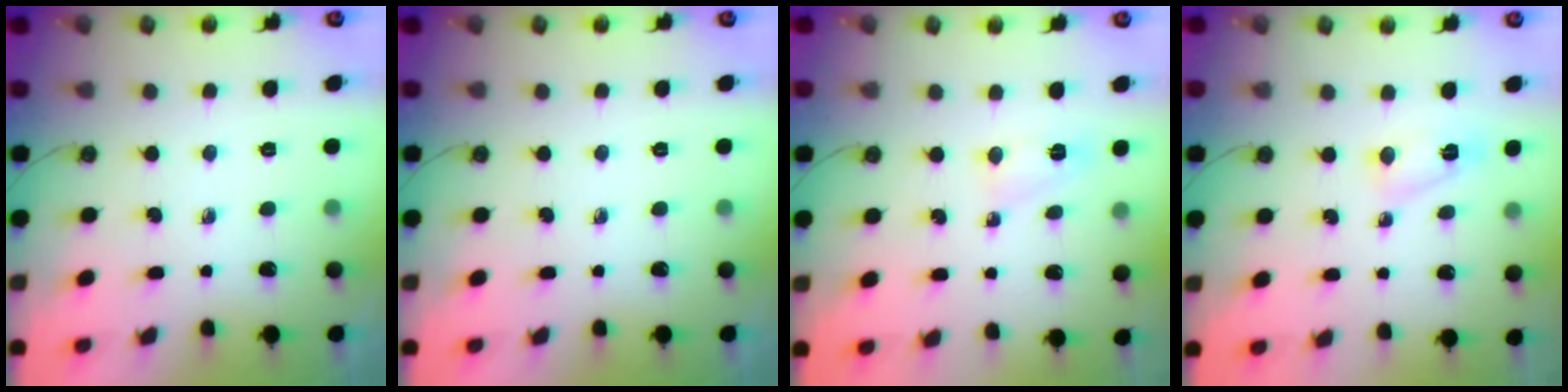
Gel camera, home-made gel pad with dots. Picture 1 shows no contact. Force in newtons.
{"total": 0.0}
{"total": 2.5, "press": 2.1, "slide": 1.4}
{"total": 3.0, "press": 2.9, "slide": 0.6}